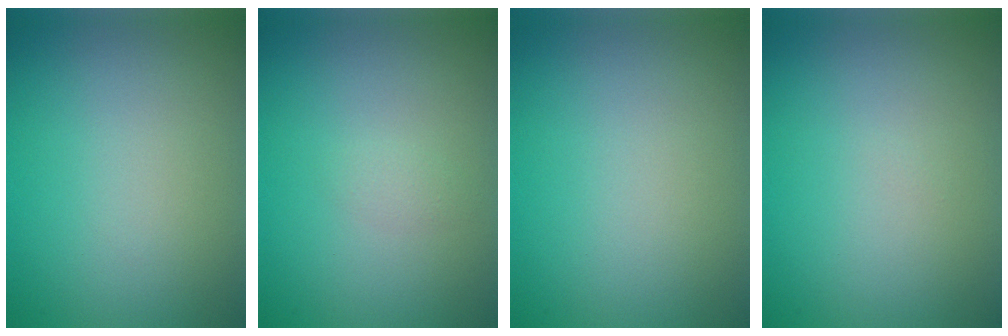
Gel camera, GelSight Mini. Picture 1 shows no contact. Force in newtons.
{"total": 0.8, "press": 0.8, "slide": 0.1}
{"total": 0.0}
{"total": 0.0}